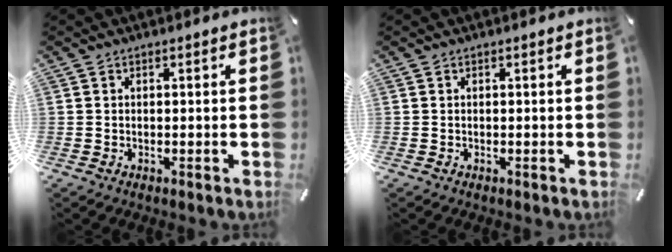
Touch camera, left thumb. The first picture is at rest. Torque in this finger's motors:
{"motor_torque": [-0.04, 0.04, -0.01, 0.00, 0.00]}